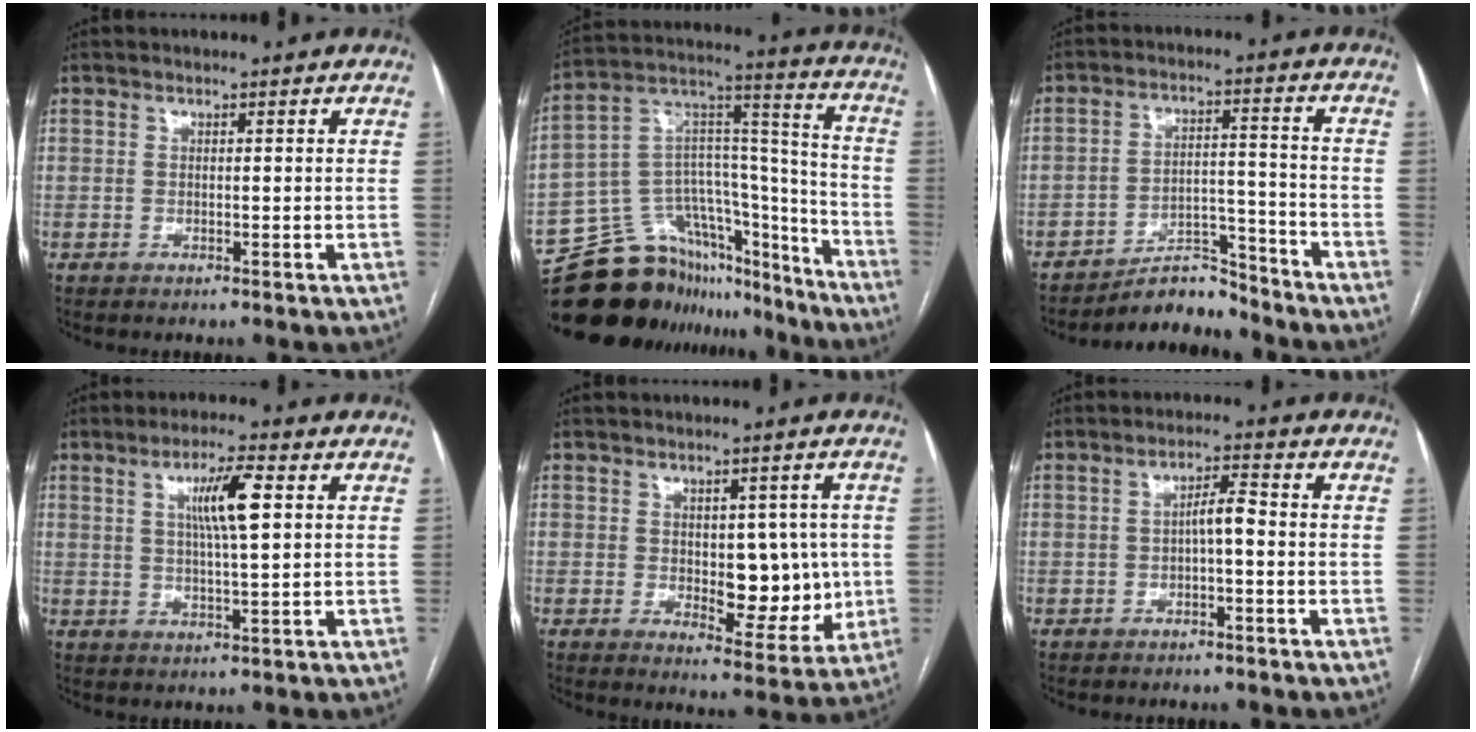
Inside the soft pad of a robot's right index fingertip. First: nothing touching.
{"total": 26.2, "force": [-21.9, 11.2, 9.2], "torque": [-0.140, 0.056, -0.329]}
{"total": 6.7, "force": [-6.5, 1.3, 0.2], "torque": [0.001, 0.033, -0.107]}
{"total": 6.9, "force": [2.0, 0.3, 6.6], "torque": [-0.120, 0.004, 0.036]}
{"total": 8.9, "force": [0.0, 4.7, 7.6], "torque": [-0.081, 0.003, 0.013]}
{"total": 3.1, "force": [-0.6, 0.5, 3.0], "torque": [-0.050, 0.010, -0.008]}